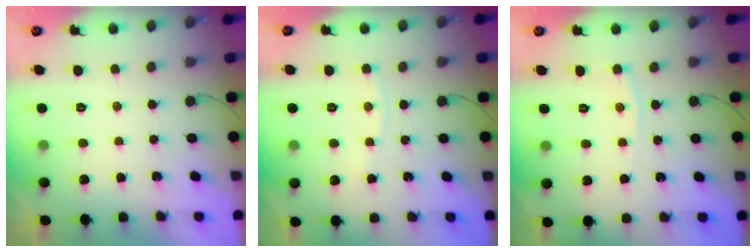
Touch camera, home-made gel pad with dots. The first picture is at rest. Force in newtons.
{"total": 3.2, "press": 3.1, "slide": 0.4}
{"total": 3.0, "press": 3.0, "slide": 0.4}